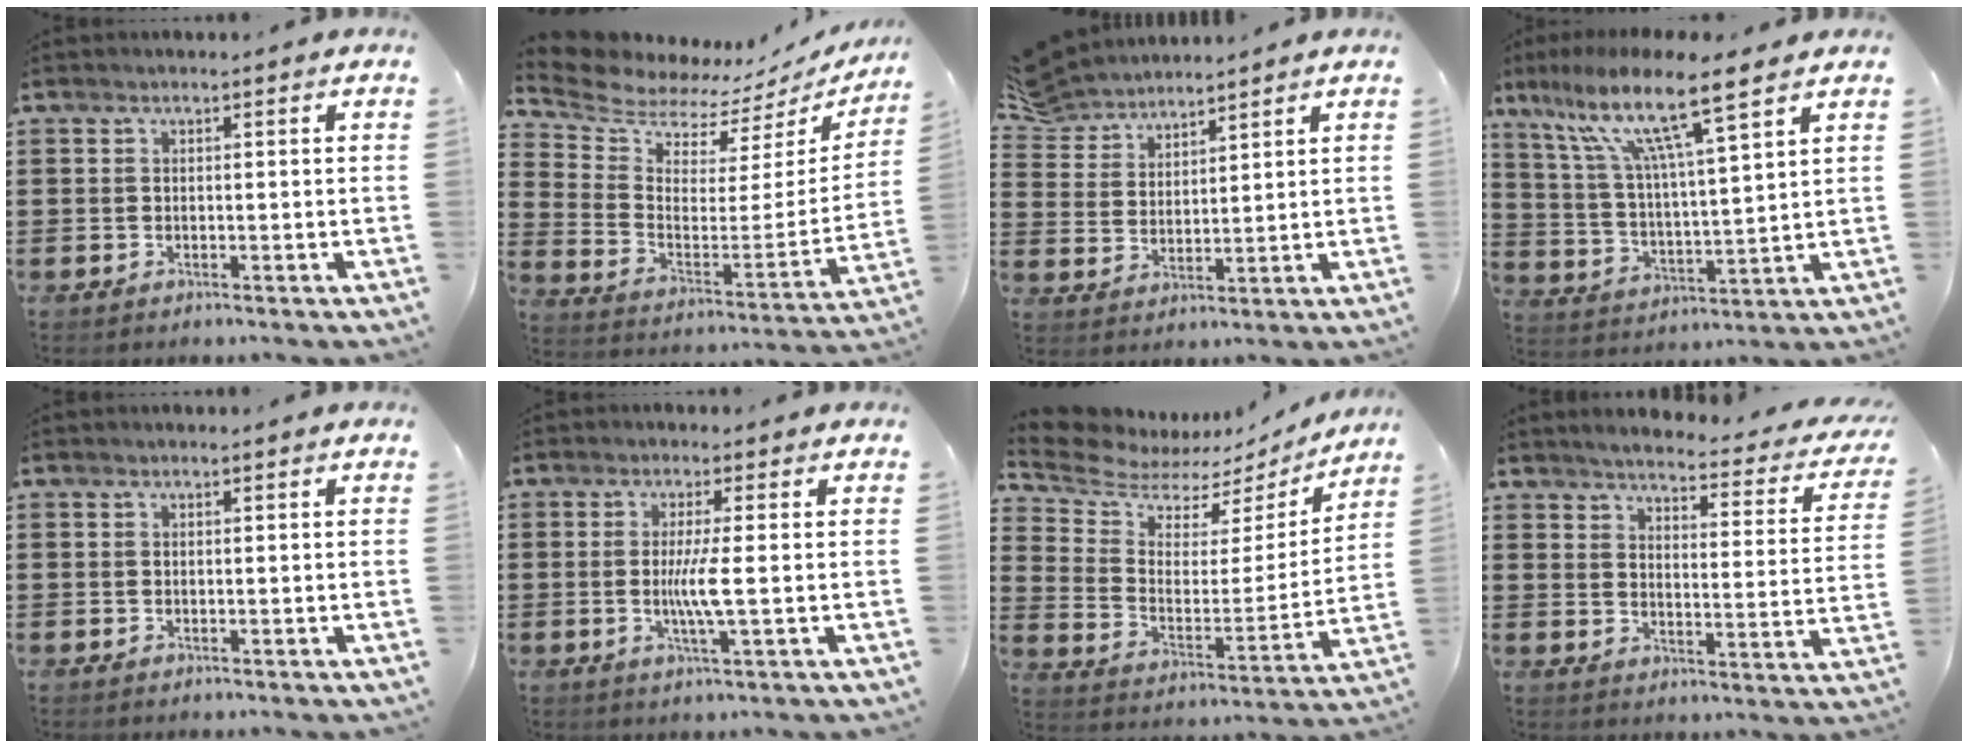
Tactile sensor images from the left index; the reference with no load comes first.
{"total": 7.0, "force": [6.7, 1.8, 0.9], "torque": [-0.062, -0.059, 0.113]}
{"total": 5.2, "force": [4.9, 1.8, 0.0], "torque": [-0.027, -0.016, 0.091]}
{"total": 11.4, "force": [8.0, 0.9, 8.1], "torque": [-0.174, -0.038, 0.128]}
{"total": 0.0}
{"total": 4.6, "force": [-0.3, 0.0, 4.6], "torque": [-0.091, -0.009, -0.010]}
{"total": 6.7, "force": [6.1, 2.6, 0.8], "torque": [-0.059, -0.045, 0.105]}
{"total": 3.5, "force": [3.3, -0.1, 1.2], "torque": [-0.036, -0.031, 0.048]}